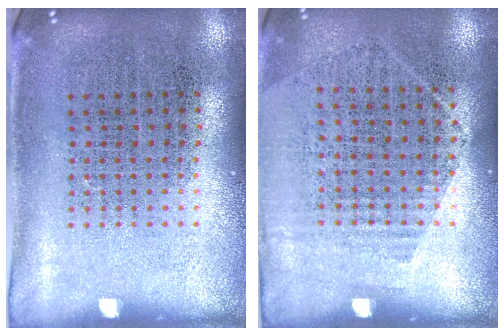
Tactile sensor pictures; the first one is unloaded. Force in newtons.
{"total": 1.2, "press": 1.0, "slide": 0.6}